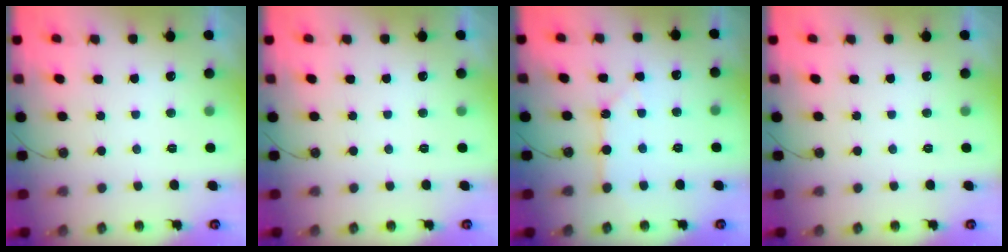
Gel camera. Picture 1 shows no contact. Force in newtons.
{"total": 0.0}
{"total": 2.5, "press": 2.5, "slide": 0.2}
{"total": 0.0}